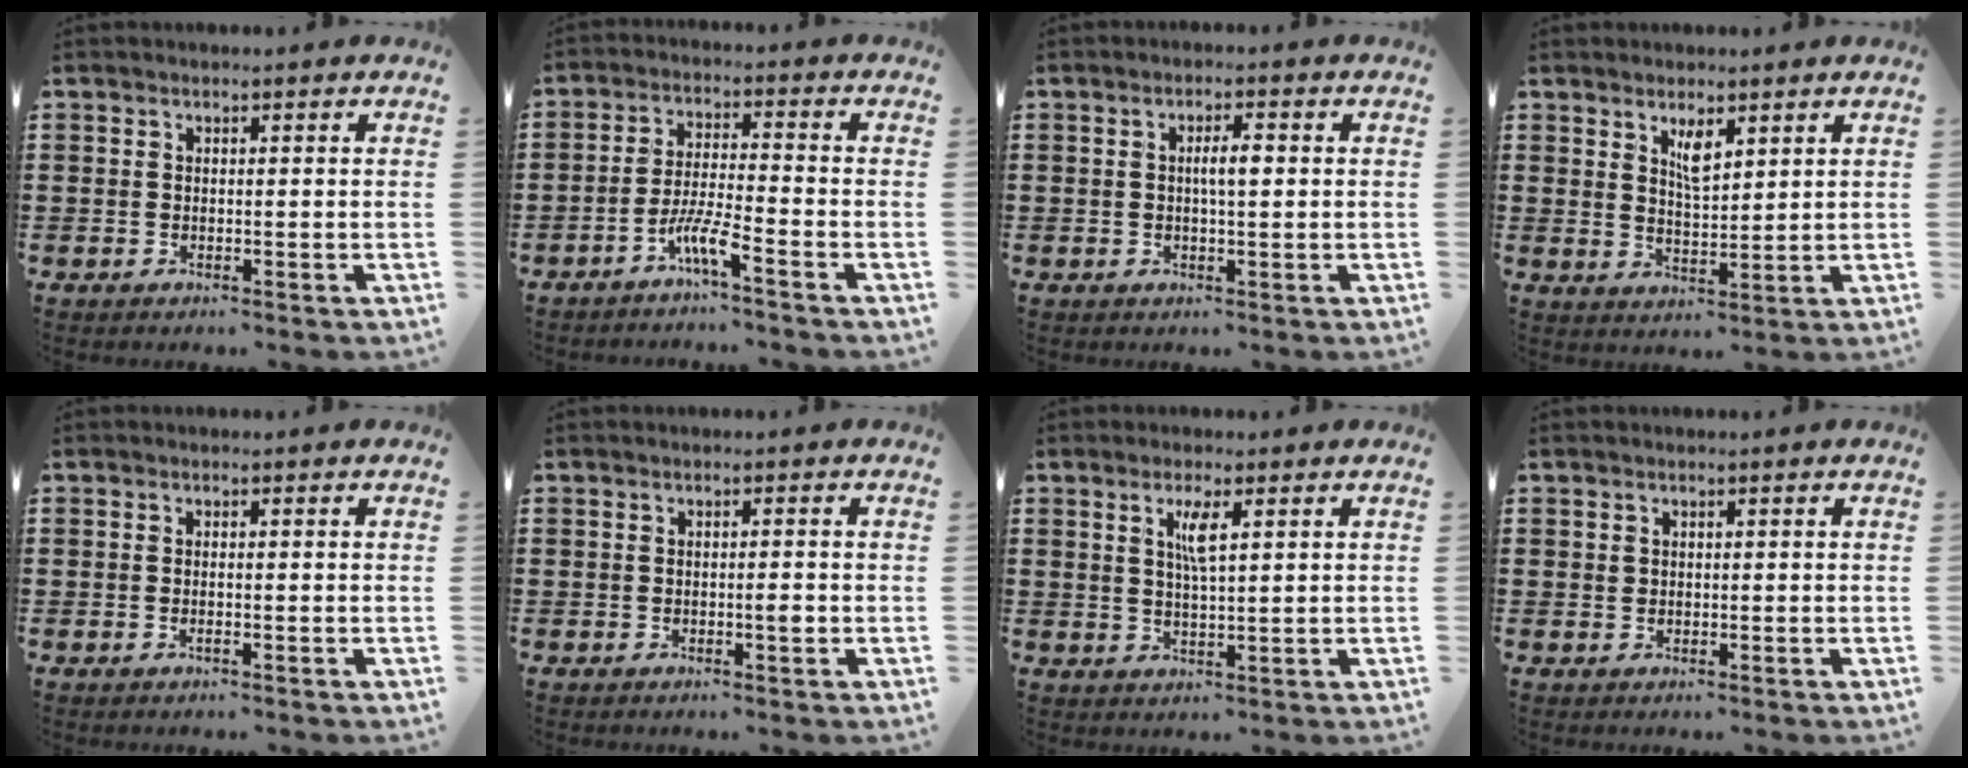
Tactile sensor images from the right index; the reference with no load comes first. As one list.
[{"total": 6.0, "force": [-4.1, 0.1, 4.4], "torque": [-0.102, -0.012, -0.080]}, {"total": 3.2, "force": [0.3, 0.8, 3.1], "torque": [-0.058, 0.002, 0.002]}, {"total": 3.6, "force": [2.3, 1.2, 2.5], "torque": [-0.046, 0.000, 0.038]}, {"total": 0.6, "force": [-0.2, -0.1, 0.5], "torque": [-0.009, -0.004, -0.003]}, {"total": 1.4, "force": [-0.5, 0.2, 1.3], "torque": [-0.022, -0.002, -0.008]}, {"total": 3.4, "force": [1.4, 0.6, 3.1], "torque": [-0.065, 0.004, 0.021]}, {"total": 0.7, "force": [0.2, 0.6, 0.2], "torque": [-0.007, 0.003, 0.005]}]